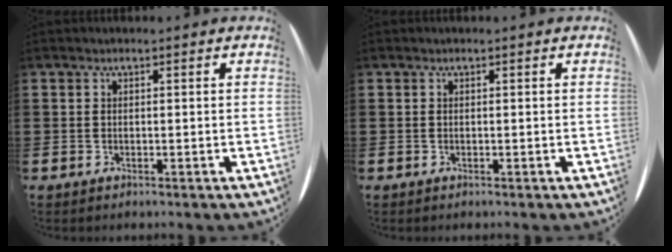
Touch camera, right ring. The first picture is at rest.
{"total": 0.0}